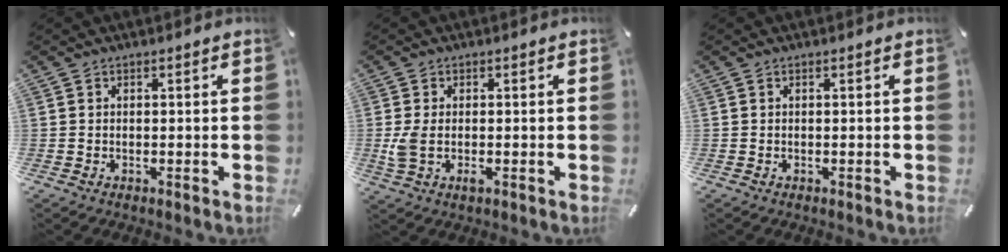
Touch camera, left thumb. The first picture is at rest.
{"total": 4.3, "force": [-0.3, 2.3, 3.5], "torque": [-0.068, -0.004, -0.007]}
{"total": 0.0}